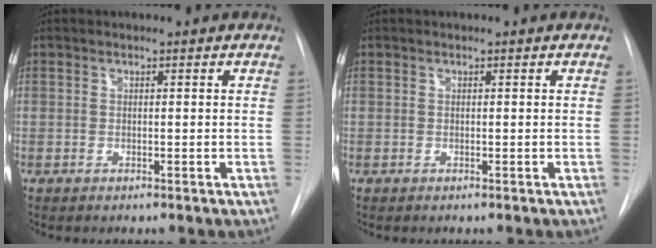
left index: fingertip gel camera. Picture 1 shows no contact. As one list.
[{"total": 0.0}]